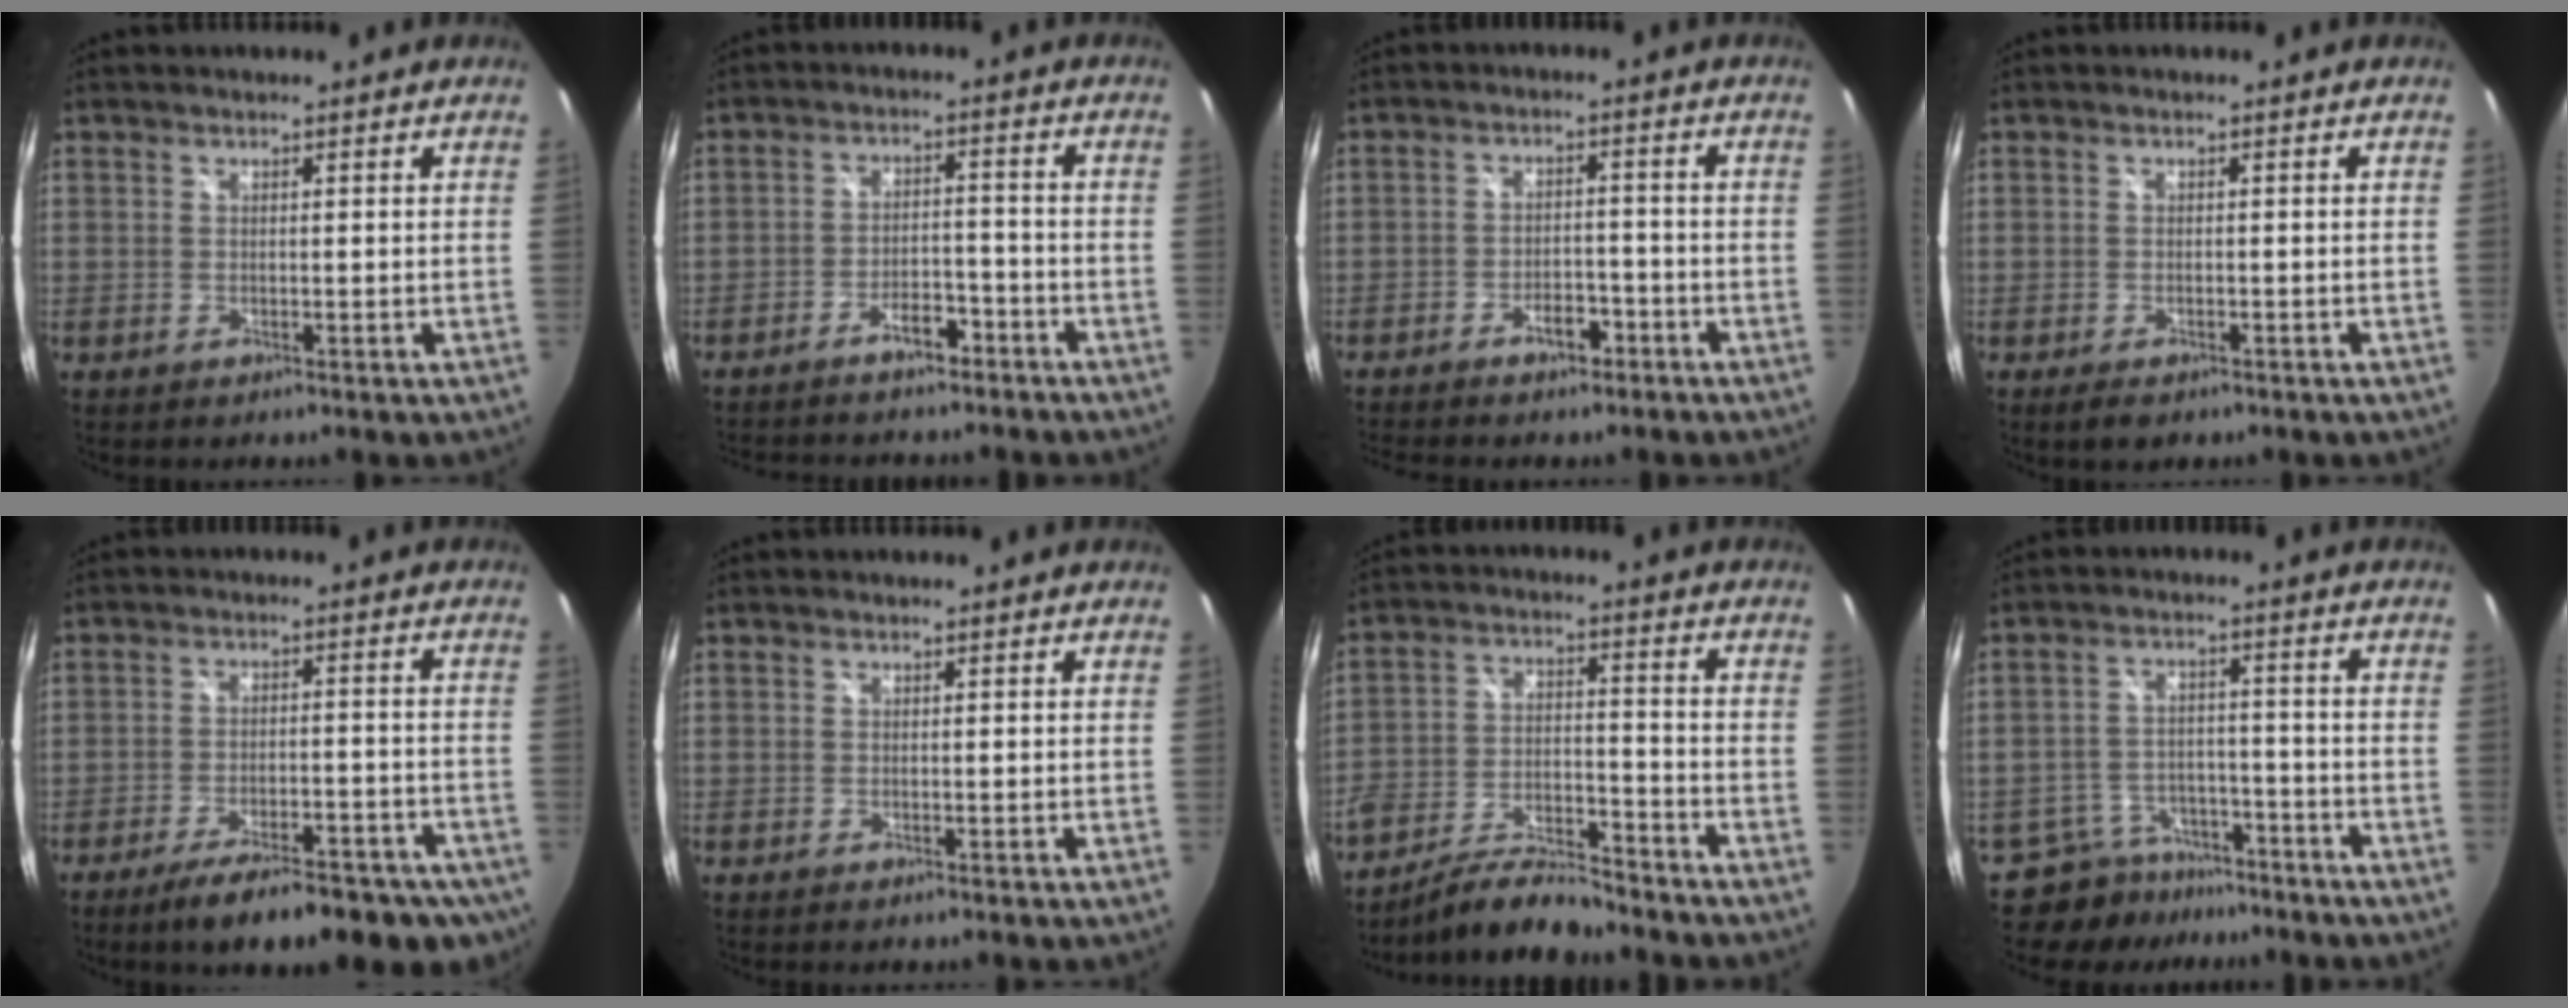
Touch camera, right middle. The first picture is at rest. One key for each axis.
{"total": 8.9, "fx": -7.3, "fy": 3.4, "fz": 3.7, "tx": -0.085, "ty": 0.018, "tz": -0.104}
{"total": 6.2, "fx": -4.8, "fy": 2.9, "fz": 2.7, "tx": -0.063, "ty": 0.012, "tz": -0.068}
{"total": 2.8, "fx": -1.8, "fy": 1.6, "fz": 1.4, "tx": -0.029, "ty": -0.009, "tz": -0.027}
{"total": 16.5, "fx": -11.8, "fy": 5.4, "fz": 10.2, "tx": -0.169, "ty": -0.031, "tz": -0.160}
{"total": 0.0}
{"total": 10.7, "fx": -9.5, "fy": 2.3, "fz": 4.4, "tx": -0.094, "ty": -0.002, "tz": -0.168}
{"total": 9.1, "fx": -7.8, "fy": 4.7, "fz": 0.9, "tx": -0.035, "ty": 0.020, "tz": -0.112}